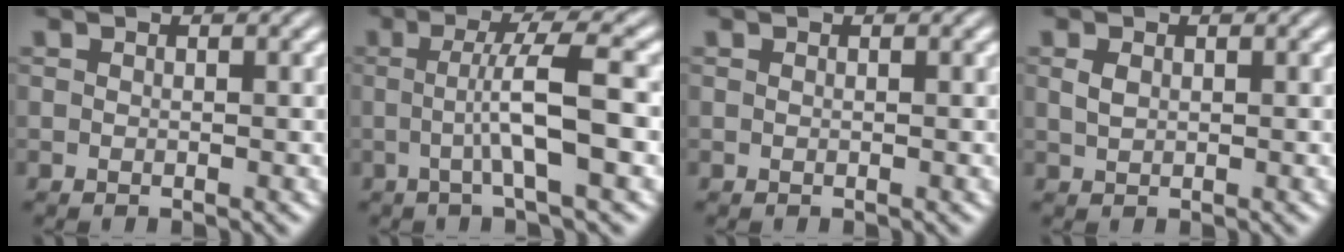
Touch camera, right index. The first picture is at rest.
{"total": 4.0, "force": [-0.2, -0.8, 3.9], "torque": [-0.061, -0.001, -0.001]}
{"total": 0.0}
{"total": 0.7, "force": [0.3, -0.4, 0.5], "torque": [-0.005, -0.007, 0.019]}